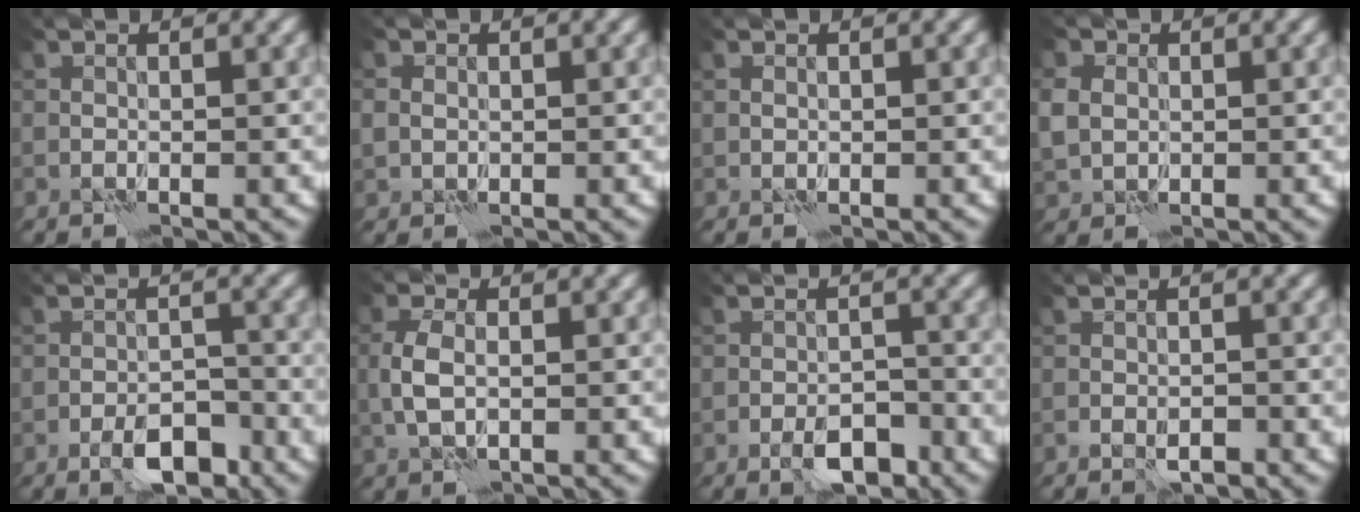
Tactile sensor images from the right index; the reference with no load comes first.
{"total": 1.7, "force": [0.2, 1.5, 0.7], "torque": [-0.013, 0.002, 0.001]}
{"total": 0.0}
{"total": 3.1, "force": [0.4, 2.6, 1.5], "torque": [-0.045, 0.003, 0.008]}
{"total": 4.5, "force": [-3.0, 1.7, 2.9], "torque": [-0.039, 0.003, -0.049]}
{"total": 3.0, "force": [-0.2, 1.7, 2.4], "torque": [-0.060, 0.000, -0.006]}
{"total": 3.8, "force": [-2.5, 1.5, 2.5], "torque": [-0.034, 0.002, -0.042]}
{"total": 1.5, "force": [-0.9, 0.6, 1.1], "torque": [-0.018, 0.000, -0.017]}